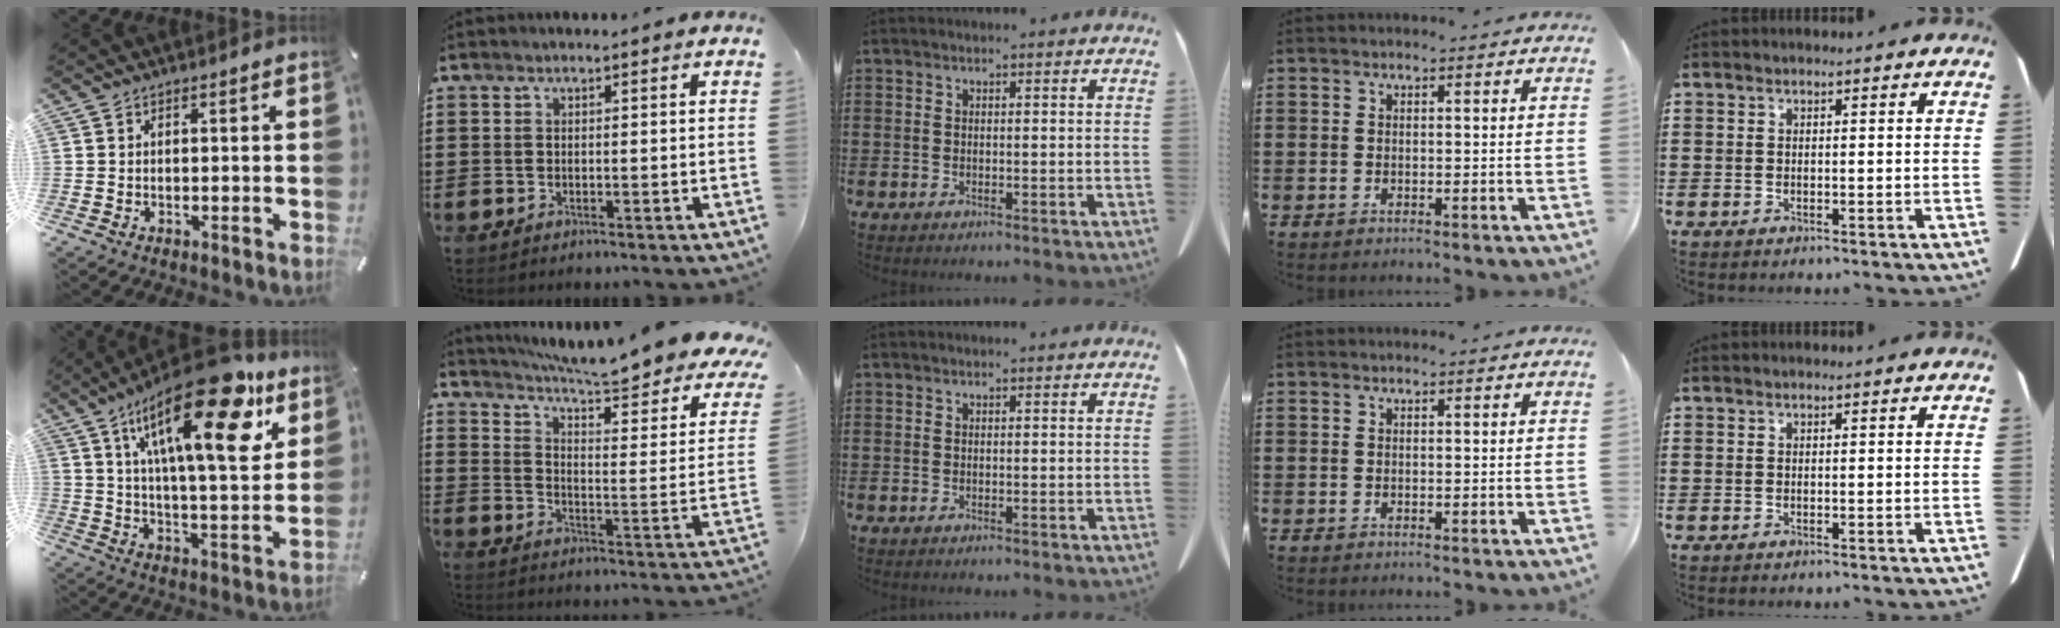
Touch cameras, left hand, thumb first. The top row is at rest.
{"thumb": {"total": 26.2, "force": [14.0, 9.0, 20.3], "torque": [-0.327, -0.075, 0.216]}, "index": {"total": 7.0, "force": [5.9, 0.5, 3.6], "torque": [-0.081, -0.054, 0.095]}}